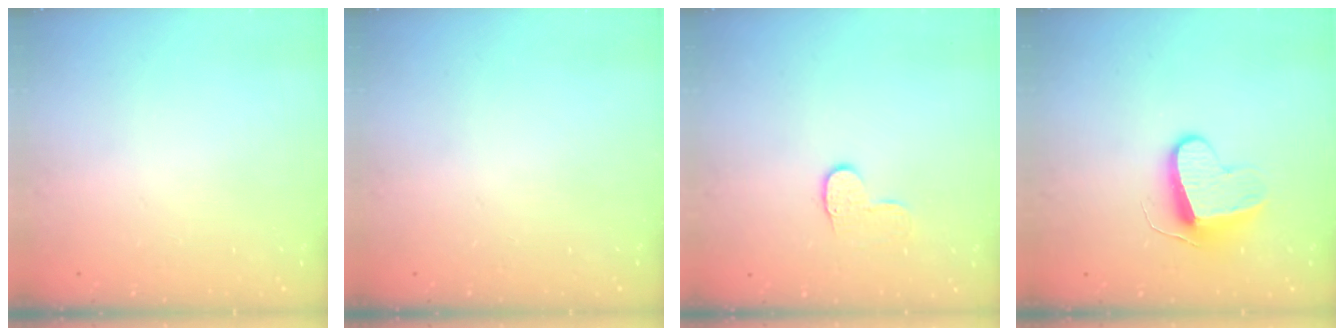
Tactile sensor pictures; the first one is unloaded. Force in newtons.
{"total": 0.0}
{"total": 6.6, "press": 6.6, "slide": 0.6}
{"total": 9.3, "press": 9.3, "slide": 0.1}